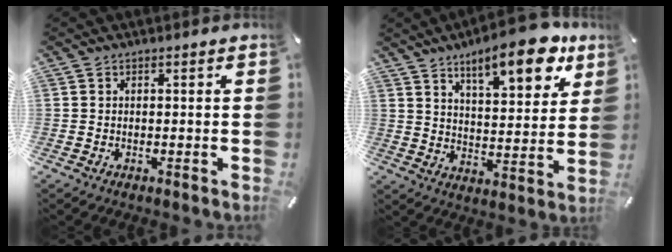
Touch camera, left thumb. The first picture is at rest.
{"total": 15.3, "force": [10.5, 5.2, 9.9], "torque": [-0.140, -0.060, 0.171]}